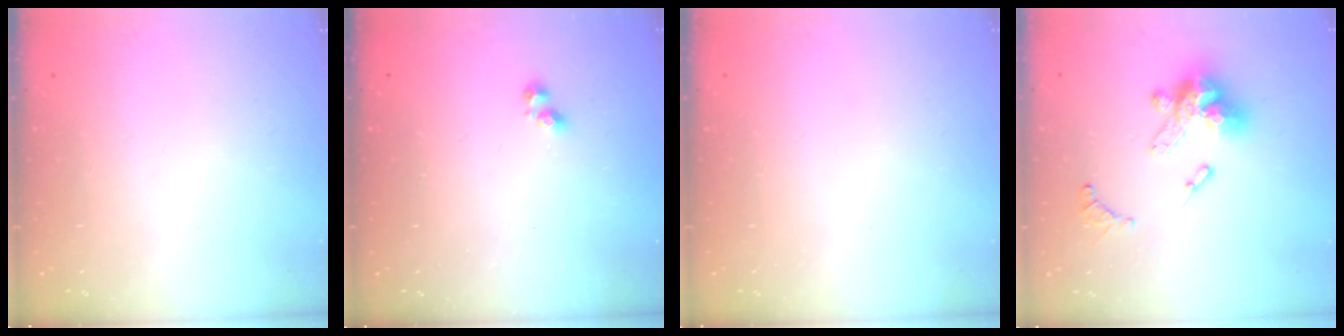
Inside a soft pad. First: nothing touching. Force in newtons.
{"total": 1.9, "press": 1.9, "slide": 0.3}
{"total": 0.0}
{"total": 15.9, "press": 15.8, "slide": 2.0}